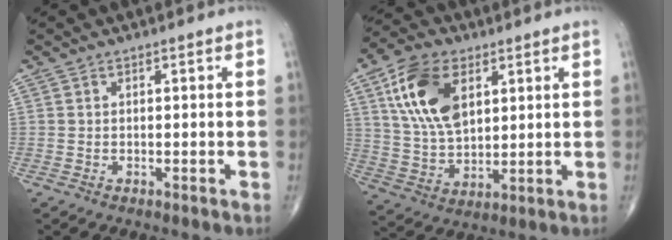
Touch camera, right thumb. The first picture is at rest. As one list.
[{"total": 14.9, "force": [5.7, 8.6, 10.8], "torque": [-0.191, -0.016, 0.112]}]